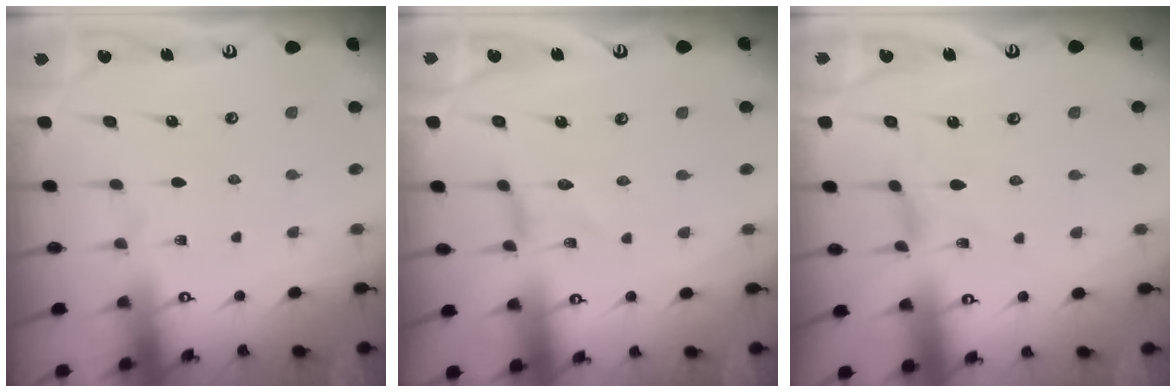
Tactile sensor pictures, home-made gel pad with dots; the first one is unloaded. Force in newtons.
{"total": 0.0}
{"total": 0.0}